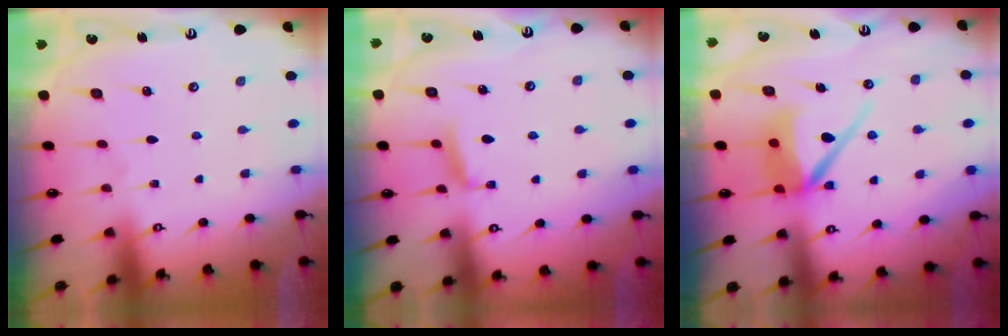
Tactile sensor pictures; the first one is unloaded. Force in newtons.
{"total": 5.9, "press": 5.8, "slide": 0.8}
{"total": 8.6, "press": 8.5, "slide": 0.8}